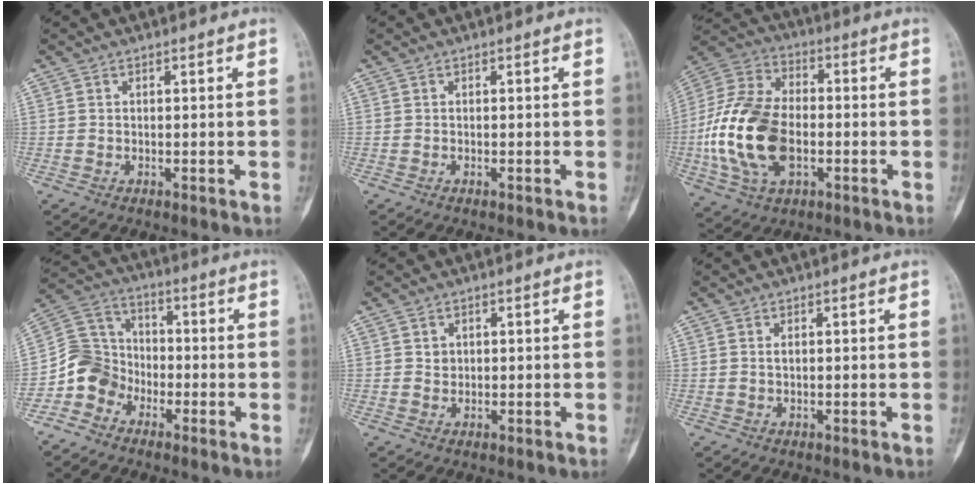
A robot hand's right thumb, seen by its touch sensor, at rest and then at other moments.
{"total": 0.0}
{"total": 19.3, "force": [-3.2, 12.3, 14.5], "torque": [-0.292, 0.015, -0.057]}
{"total": 8.9, "force": [-4.4, 7.6, 1.7], "torque": [-0.017, 0.055, -0.097]}
{"total": 1.7, "force": [0.4, 1.7, -0.1], "torque": [0.011, 0.001, 0.006]}
{"total": 0.7, "force": [0.2, 0.4, 0.6], "torque": [-0.007, 0.002, 0.003]}